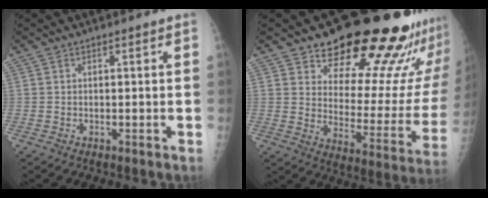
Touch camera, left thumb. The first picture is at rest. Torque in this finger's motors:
{"motor_torque": [0.55, 0.73, 1.08, -1.69, 0.06]}